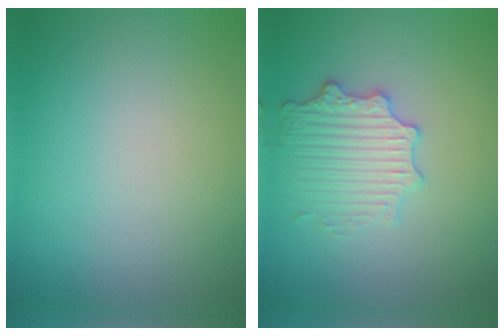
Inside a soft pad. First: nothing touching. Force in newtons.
{"total": 3.5, "press": 3.3, "slide": 1.0}